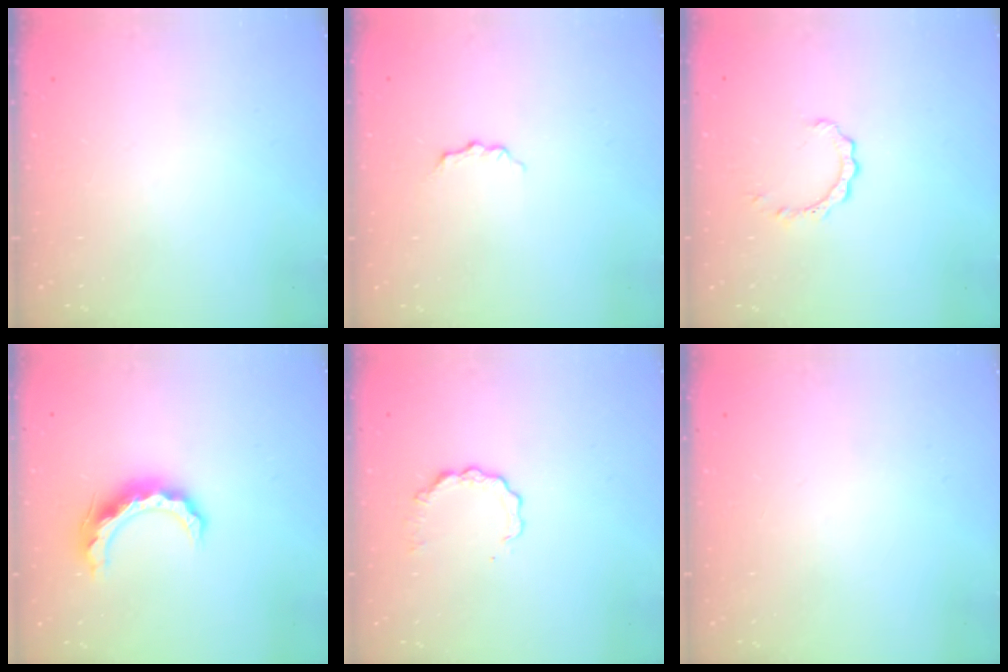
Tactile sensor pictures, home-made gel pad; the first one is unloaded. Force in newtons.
{"total": 4.0, "press": 3.9, "slide": 0.4}
{"total": 2.4, "press": 2.3, "slide": 0.3}
{"total": 11.7, "press": 11.6, "slide": 0.8}
{"total": 5.2, "press": 5.2, "slide": 0.6}
{"total": 0.0}